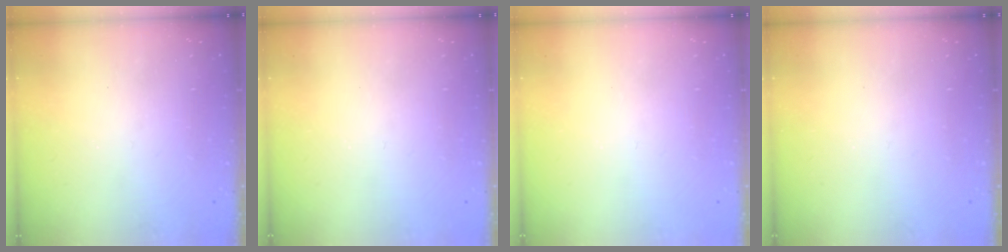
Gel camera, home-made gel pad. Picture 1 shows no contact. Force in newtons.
{"total": 0.0}
{"total": 0.0}
{"total": 0.0}